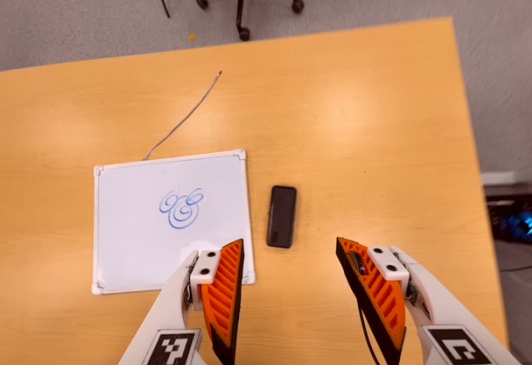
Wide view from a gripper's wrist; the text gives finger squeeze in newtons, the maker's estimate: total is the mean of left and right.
{"total": 0.0}